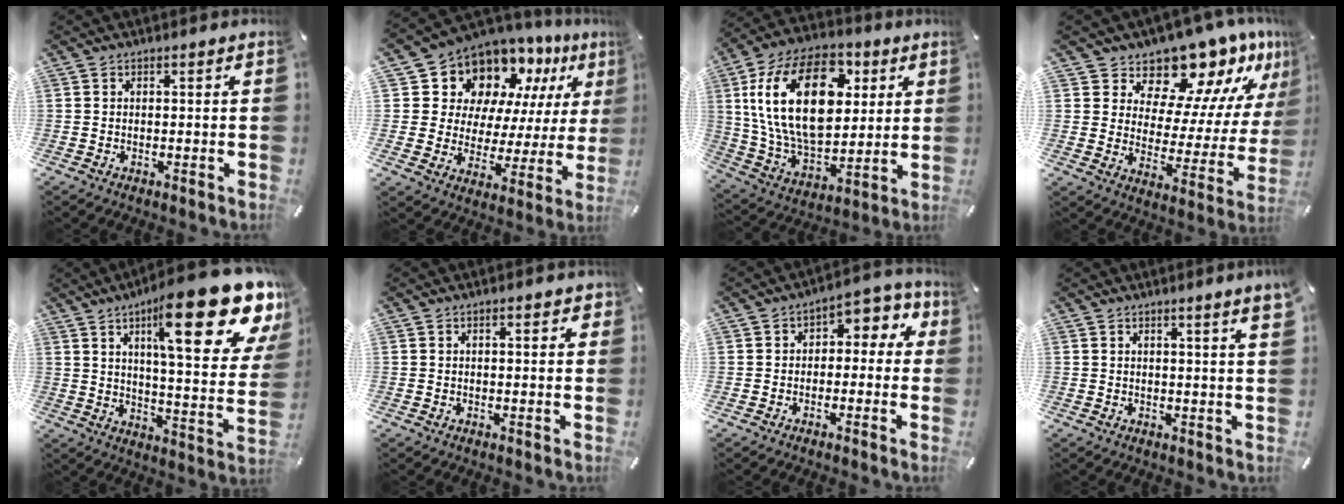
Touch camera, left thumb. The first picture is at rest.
{"total": 12.7, "force": [9.5, 8.1, 2.2], "torque": [-0.046, -0.101, 0.170]}
{"total": 25.7, "force": [6.6, 16.9, 18.2], "torque": [-0.371, -0.014, 0.109]}
{"total": 13.8, "force": [12.2, 6.1, 2.3], "torque": [-0.027, -0.134, 0.204]}
{"total": 26.2, "force": [14.7, 7.6, 20.4], "torque": [-0.289, -0.098, 0.230]}
{"total": 1.4, "force": [0.6, 0.8, 1.0], "torque": [-0.013, 0.003, 0.007]}
{"total": 5.4, "force": [-0.4, 4.1, 3.6], "torque": [-0.045, 0.008, -0.015]}
{"total": 3.4, "force": [1.8, 0.0, 2.9], "torque": [-0.048, -0.006, 0.029]}